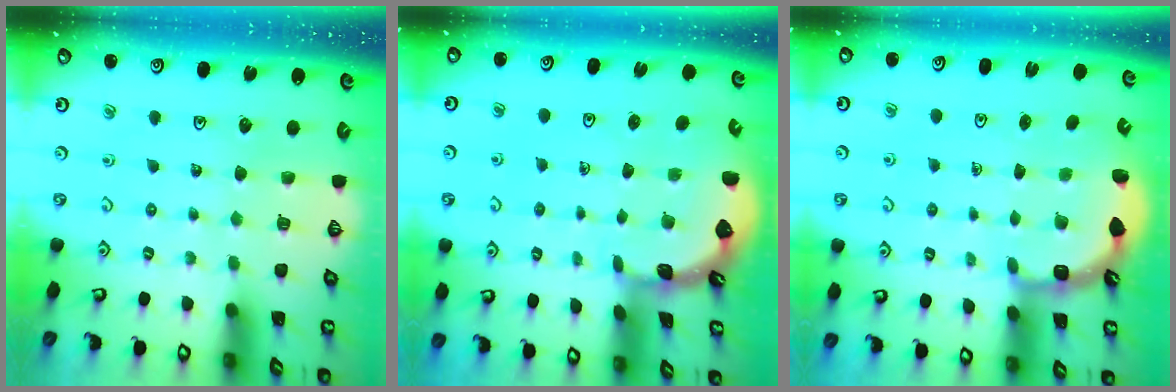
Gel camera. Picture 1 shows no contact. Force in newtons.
{"total": 1.6, "press": 1.5, "slide": 0.1}
{"total": 3.2, "press": 2.7, "slide": 1.7}